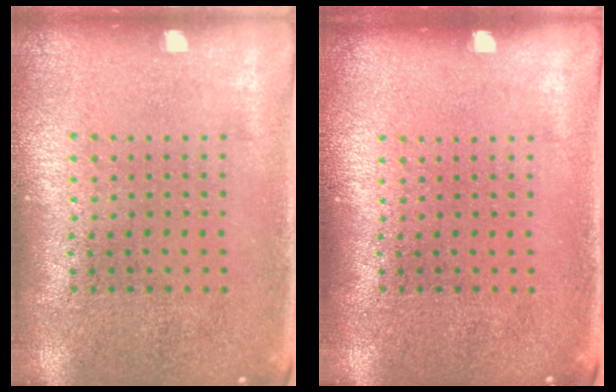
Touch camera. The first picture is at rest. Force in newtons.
{"total": 0.0}